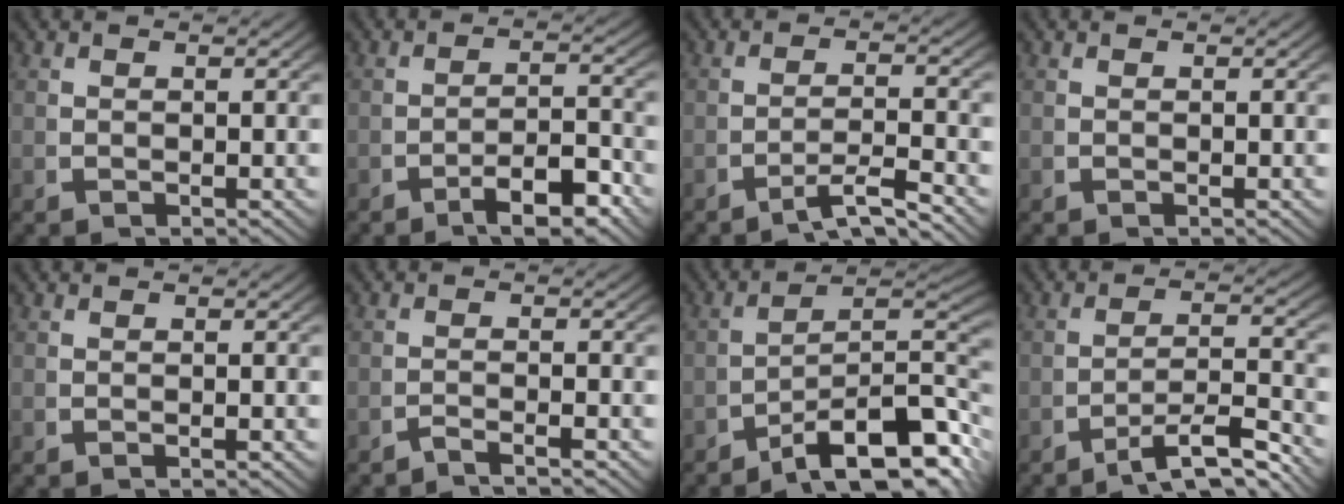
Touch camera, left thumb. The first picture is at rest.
{"total": 4.6, "force": [-2.3, 1.6, 3.7], "torque": [-0.047, -0.011, -0.034]}
{"total": 3.1, "force": [-2.2, 0.6, 2.2], "torque": [-0.039, -0.005, -0.037]}
{"total": 0.0}
{"total": 0.0}
{"total": 1.9, "force": [-1.8, -0.2, 0.5], "torque": [-0.007, 0.000, -0.037]}
{"total": 12.5, "force": [-4.8, 7.0, 9.2], "torque": [-0.141, -0.044, -0.059]}
{"total": 5.7, "force": [-3.2, 2.3, 4.2], "torque": [-0.071, -0.019, -0.044]}